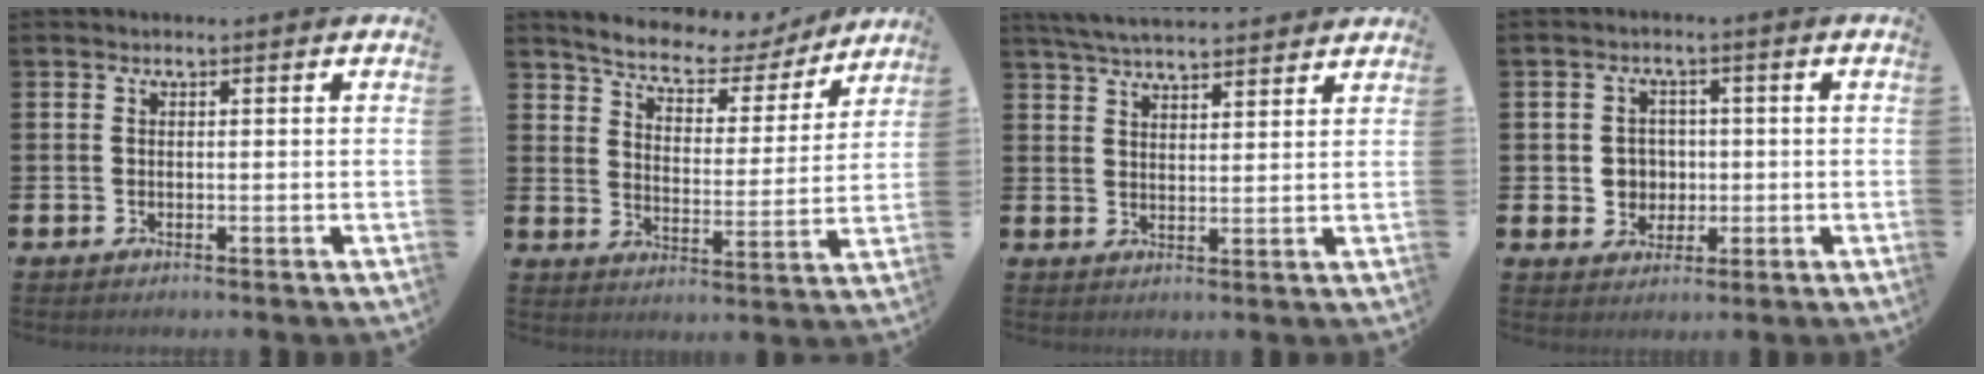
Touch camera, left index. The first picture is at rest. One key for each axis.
{"total": 7.1, "fx": 6.6, "fy": 2.2, "fz": 1.6, "tx": -0.057, "ty": -0.051, "tz": 0.110}
{"total": 5.1, "fx": 5.0, "fy": 0.3, "fz": 1.0, "tx": -0.040, "ty": -0.018, "tz": 0.093}
{"total": 3.5, "fx": 0.3, "fy": 3.4, "fz": 0.8, "tx": -0.017, "ty": 0.004, "tz": -0.002}